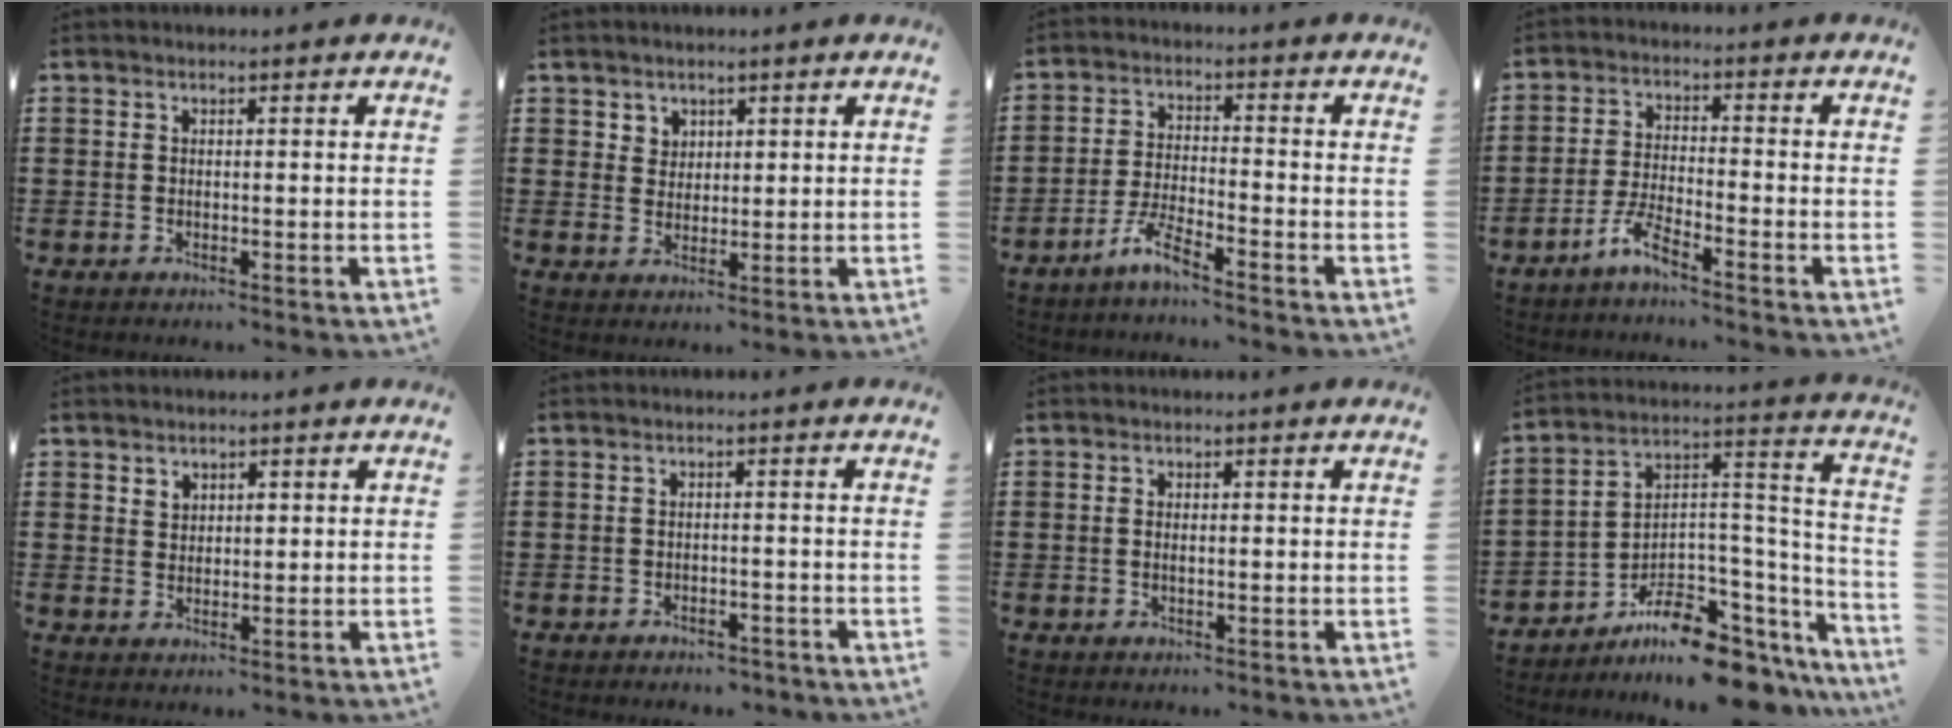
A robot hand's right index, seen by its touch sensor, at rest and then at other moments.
{"total": 2.5, "force": [1.6, 1.9, 0.2], "torque": [-0.012, 0.009, 0.030]}
{"total": 4.8, "force": [-4.0, 0.0, 2.6], "torque": [-0.067, -0.009, -0.080]}
{"total": 4.4, "force": [-3.6, 0.1, 2.5], "torque": [-0.067, -0.007, -0.074]}
{"total": 1.6, "force": [1.2, 1.1, 0.4], "torque": [-0.003, 0.002, 0.020]}
{"total": 1.8, "force": [-1.7, 0.4, 0.1], "torque": [-0.009, -0.001, -0.039]}
{"total": 1.0, "force": [-0.1, 0.4, 1.0], "torque": [-0.019, 0.000, -0.001]}
{"total": 8.9, "force": [-5.9, 4.4, 4.9], "torque": [-0.077, 0.003, -0.104]}